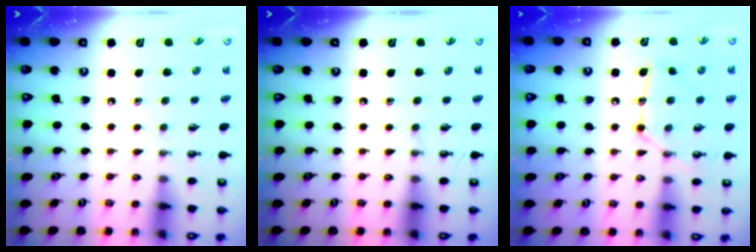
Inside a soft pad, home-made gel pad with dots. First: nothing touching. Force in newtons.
{"total": 0.0}
{"total": 12.9, "press": 12.9, "slide": 1.0}